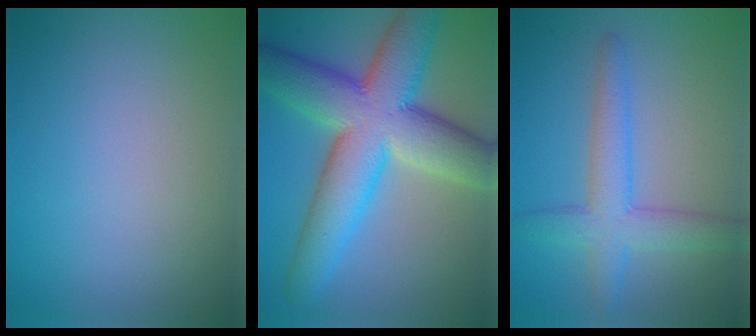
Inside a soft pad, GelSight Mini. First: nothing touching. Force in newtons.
{"total": 12.1, "press": 12.1, "slide": 0.8}
{"total": 4.5, "press": 4.5, "slide": 0.2}